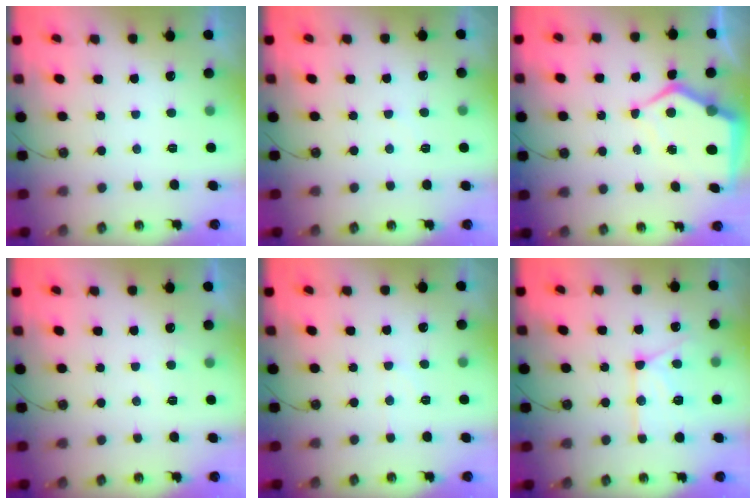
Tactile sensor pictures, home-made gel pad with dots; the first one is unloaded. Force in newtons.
{"total": 2.3, "press": 2.2, "slide": 0.4}
{"total": 9.4, "press": 9.4, "slide": 1.1}
{"total": 3.1, "press": 3.1, "slide": 0.3}
{"total": 6.2, "press": 6.1, "slide": 1.0}
{"total": 14.1, "press": 14.1, "slide": 1.4}